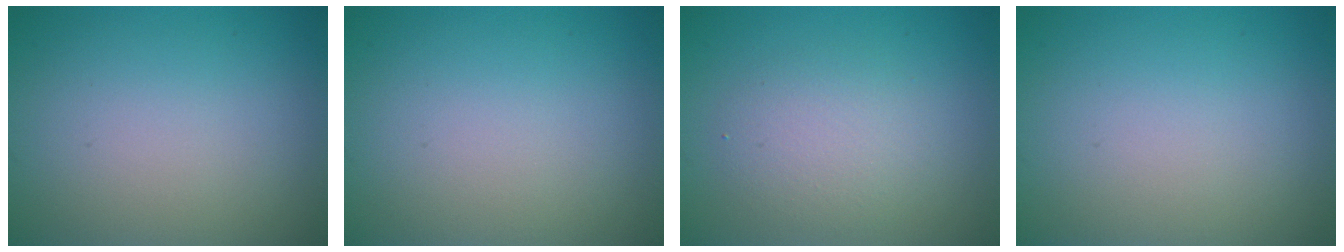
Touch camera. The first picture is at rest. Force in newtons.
{"total": 0.0}
{"total": 2.9, "press": 2.8, "slide": 0.3}
{"total": 0.0}